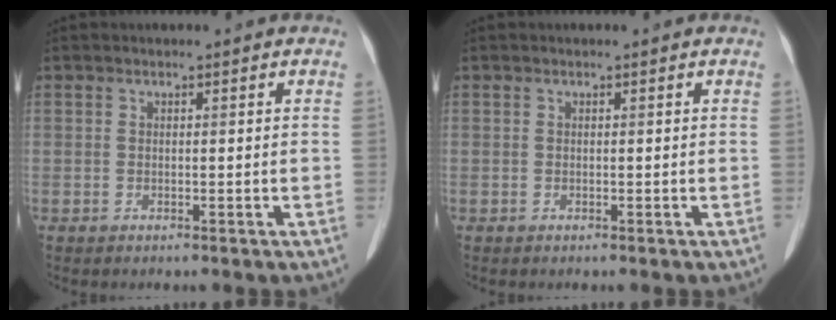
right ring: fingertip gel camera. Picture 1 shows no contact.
{"total": 0.0}